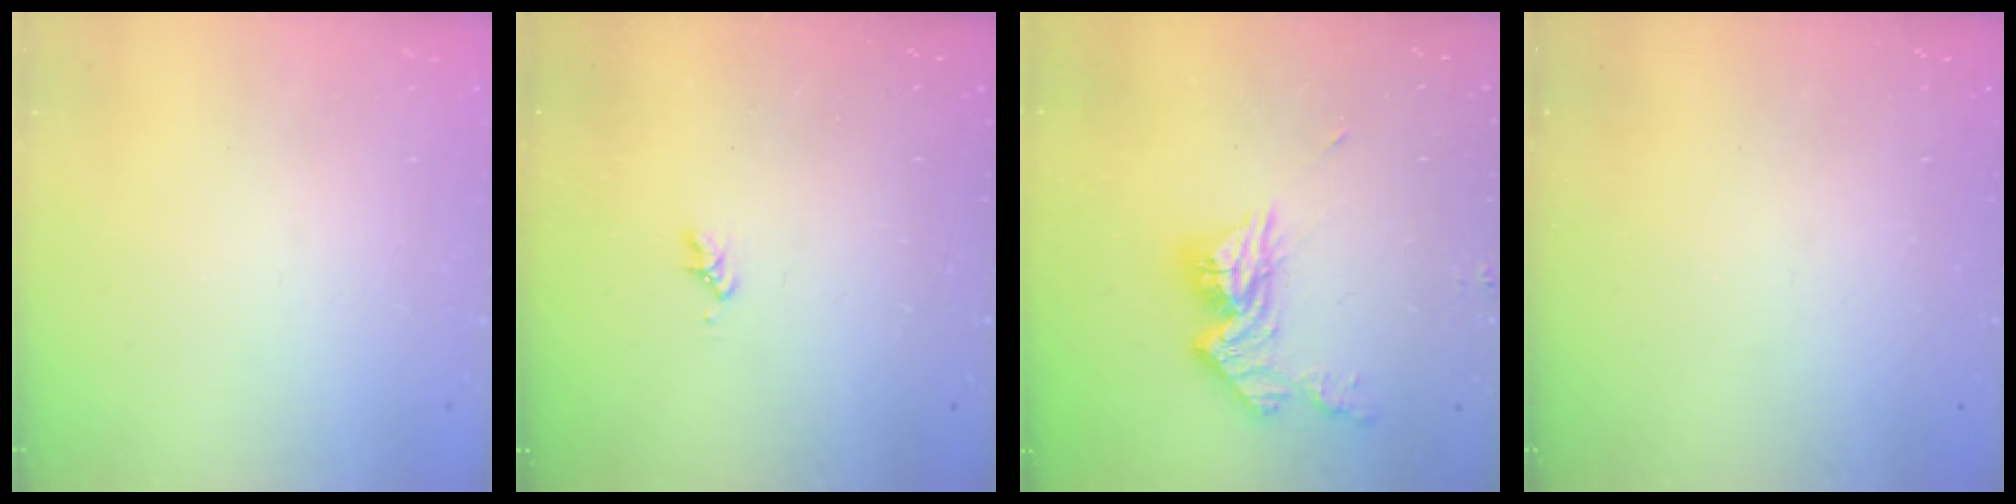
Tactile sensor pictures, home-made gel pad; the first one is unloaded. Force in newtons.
{"total": 1.6, "press": 1.6, "slide": 0.3}
{"total": 12.3, "press": 12.2, "slide": 1.0}
{"total": 0.0}